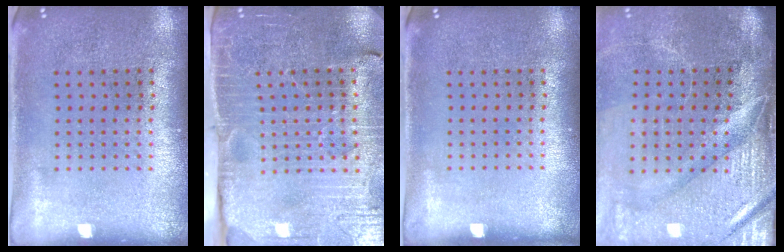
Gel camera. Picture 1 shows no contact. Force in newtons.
{"total": 3.6, "press": 3.6, "slide": 0.6}
{"total": 0.0}
{"total": 4.6, "press": 3.9, "slide": 2.5}